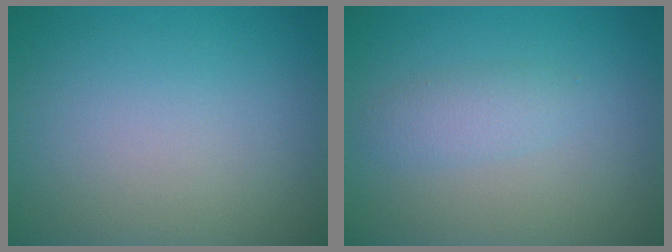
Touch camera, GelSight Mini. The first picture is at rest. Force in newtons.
{"total": 1.7, "press": 1.7, "slide": 0.0}